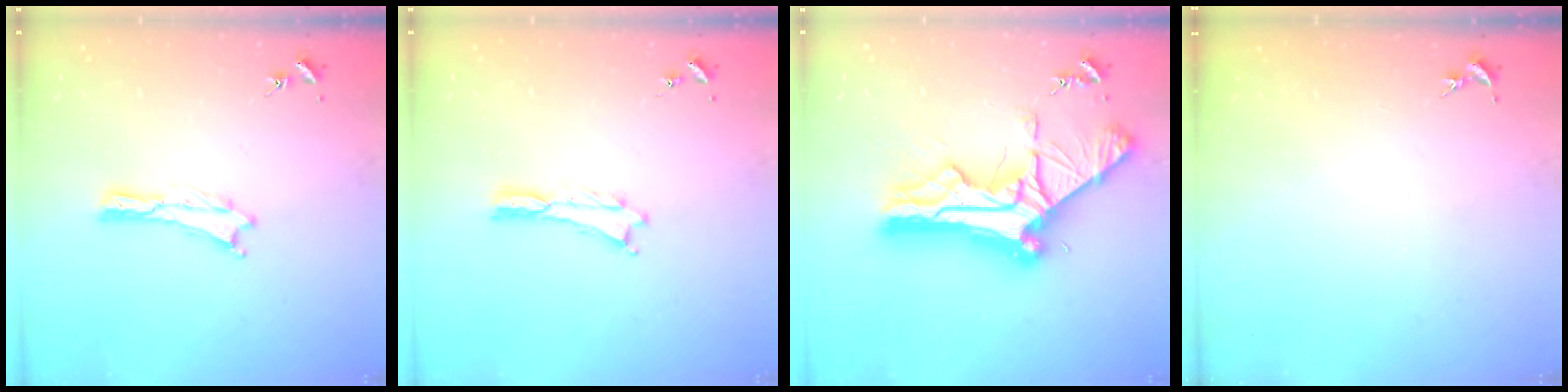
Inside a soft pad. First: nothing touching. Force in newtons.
{"total": 0.0}
{"total": 14.5, "press": 14.5, "slide": 1.5}
{"total": 0.0}